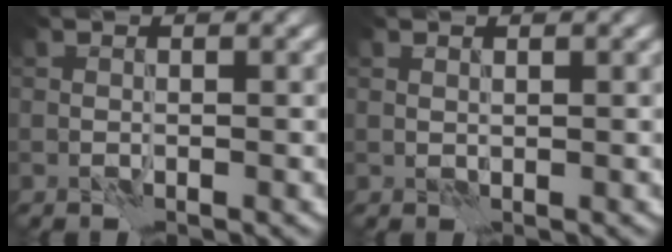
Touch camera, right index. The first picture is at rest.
{"total": 0.5, "force": [0.5, 0.1, -0.2], "torque": [0.001, -0.001, 0.010]}